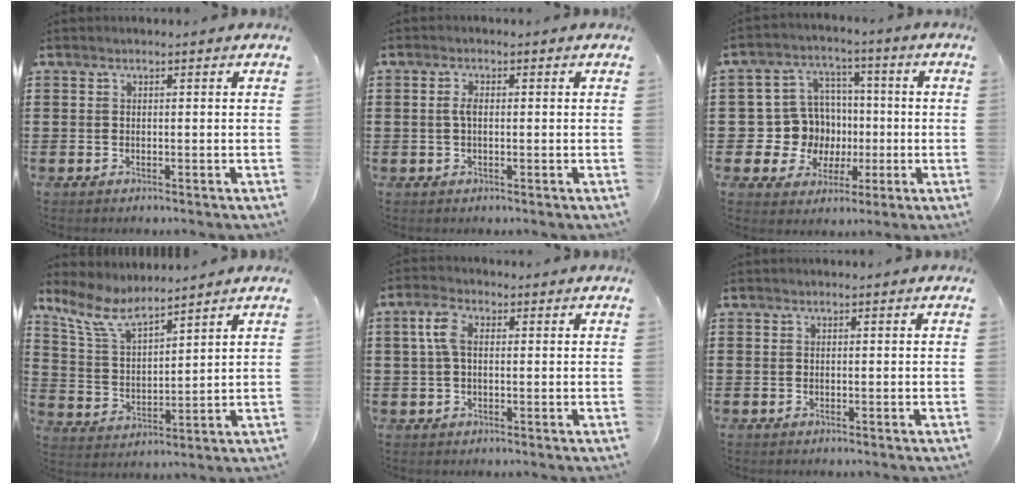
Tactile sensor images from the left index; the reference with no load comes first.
{"total": 2.1, "force": [0.1, 0.8, 1.9], "torque": [-0.046, -0.001, -0.002]}
{"total": 9.9, "force": [0.1, 9.7, 2.2], "torque": [-0.089, 0.000, 0.015]}
{"total": 7.4, "force": [6.0, 1.8, 3.8], "torque": [-0.099, -0.022, 0.109]}
{"total": 4.7, "force": [1.0, 2.4, 3.8], "torque": [-0.090, 0.009, 0.014]}
{"total": 0.0}